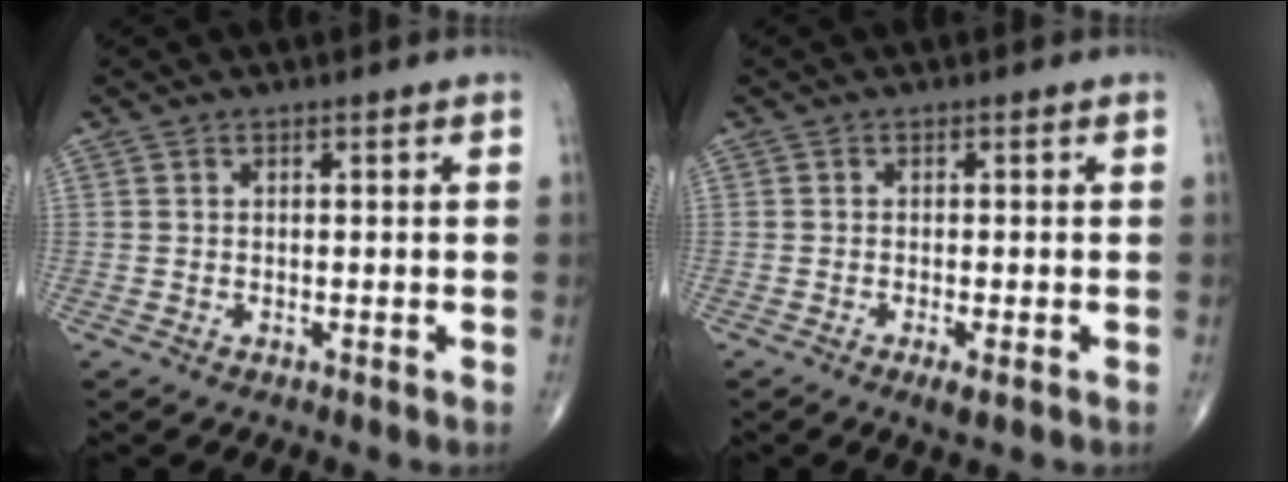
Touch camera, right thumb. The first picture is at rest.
{"total": 2.0, "force": [-0.9, 0.3, 1.7], "torque": [-0.034, -0.007, -0.018]}